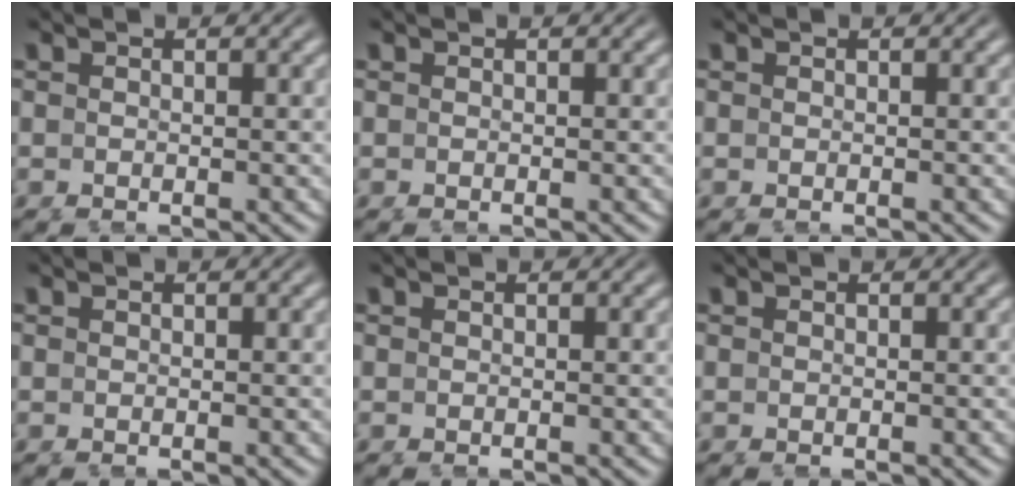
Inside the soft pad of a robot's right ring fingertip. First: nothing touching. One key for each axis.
{"total": 0.0}
{"total": 0.0}
{"total": 0.0}
{"total": 0.0}
{"total": 0.0}